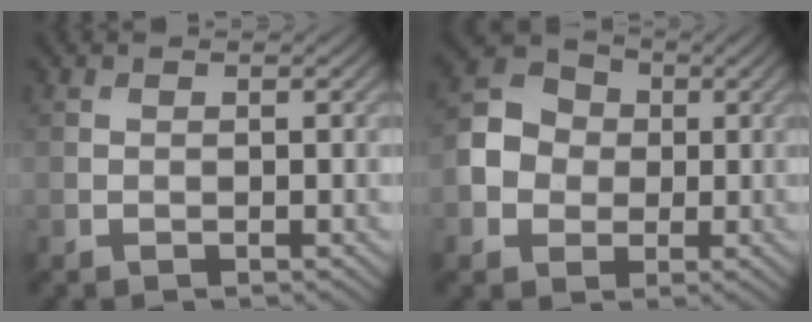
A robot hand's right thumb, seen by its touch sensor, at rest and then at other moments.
{"total": 6.3, "force": [-0.5, 5.5, 3.0], "torque": [-0.073, 0.005, -0.016]}